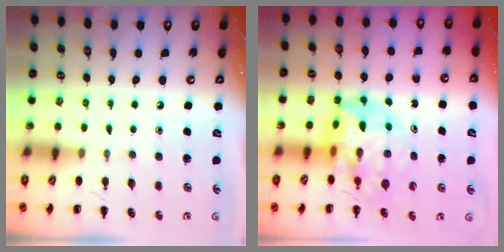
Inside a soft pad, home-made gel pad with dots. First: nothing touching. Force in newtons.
{"total": 10.6, "press": 10.1, "slide": 3.3}